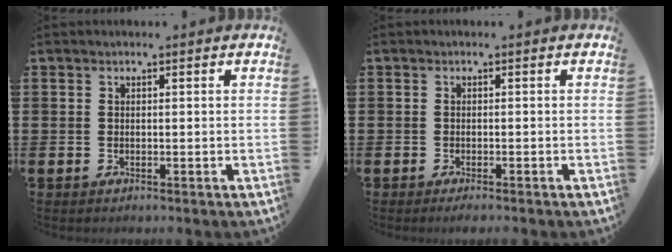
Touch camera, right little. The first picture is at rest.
{"total": 0.8, "force": [-0.6, 0.0, 0.4], "torque": [-0.007, -0.003, -0.012]}